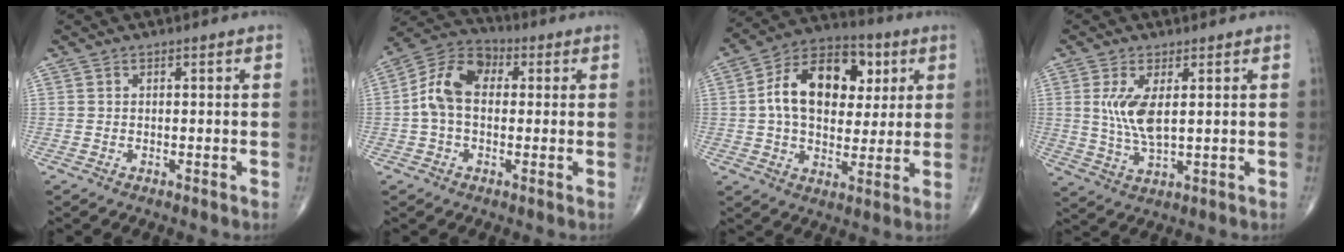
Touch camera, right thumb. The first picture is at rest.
{"total": 10.4, "force": [0.6, 7.0, 7.7], "torque": [-0.142, 0.032, 0.000]}
{"total": 17.7, "force": [3.6, 11.6, 12.8], "torque": [-0.173, 0.012, 0.053]}
{"total": 7.1, "force": [1.4, 2.7, 6.4], "torque": [-0.138, -0.016, 0.036]}